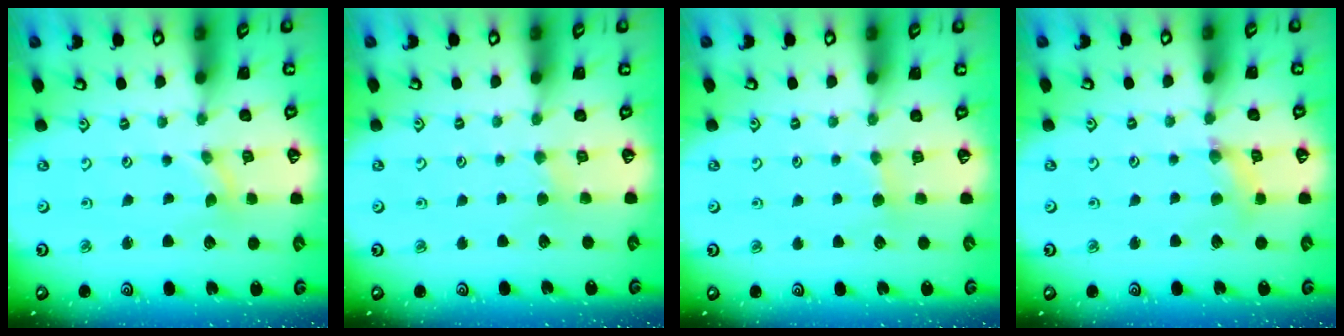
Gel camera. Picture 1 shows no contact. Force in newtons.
{"total": 1.6, "press": 1.6, "slide": 0.3}
{"total": 2.7, "press": 2.6, "slide": 0.4}
{"total": 3.3, "press": 3.3, "slide": 0.4}